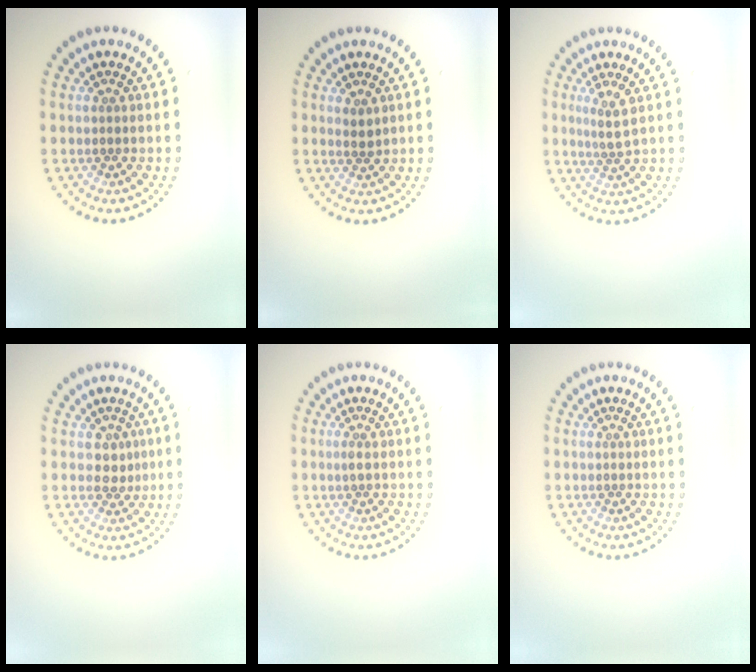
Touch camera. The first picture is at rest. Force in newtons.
{"total": 1.2, "press": 0.9, "slide": 0.8}
{"total": 1.9, "press": 1.3, "slide": 1.4}
{"total": 1.6, "press": 1.3, "slide": 1.0}
{"total": 0.6, "press": 0.4, "slide": 0.4}
{"total": 0.0}